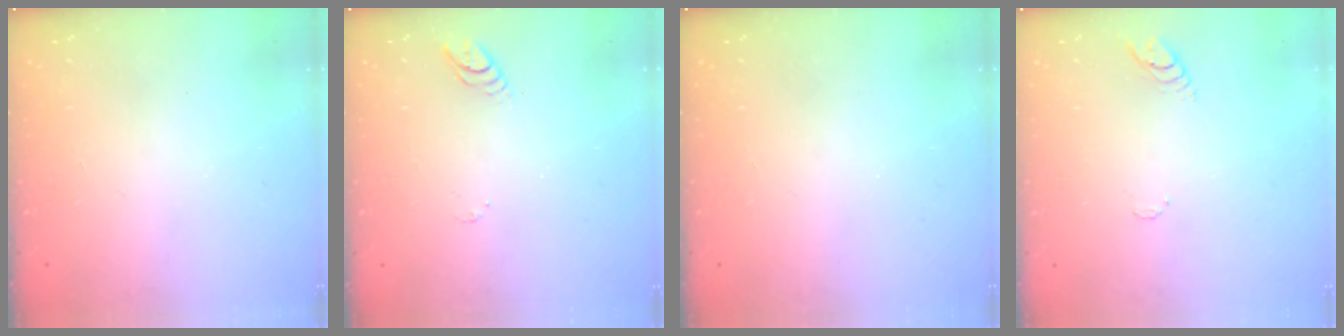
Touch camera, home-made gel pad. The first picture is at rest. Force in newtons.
{"total": 3.5, "press": 3.5, "slide": 0.5}
{"total": 0.0}
{"total": 3.9, "press": 3.9, "slide": 0.4}